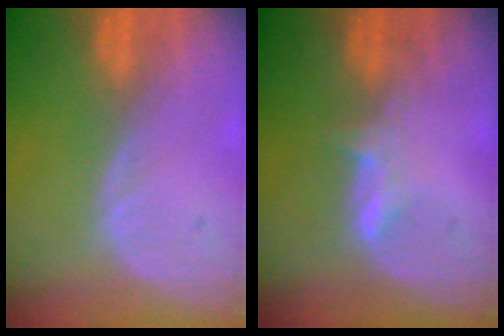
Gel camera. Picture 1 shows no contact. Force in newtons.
{"total": 2.3, "press": 2.3, "slide": 0.4}